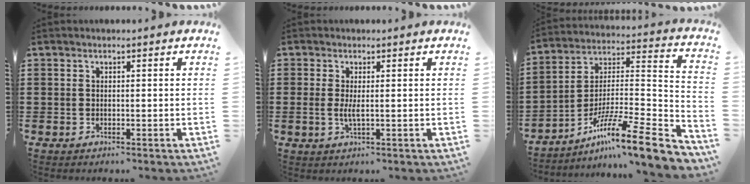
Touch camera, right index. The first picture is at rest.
{"total": 2.4, "force": [0.1, 0.5, 2.3], "torque": [-0.044, -0.002, 0.001]}
{"total": 13.0, "force": [-8.9, 1.4, 9.3], "torque": [-0.145, 0.006, -0.161]}